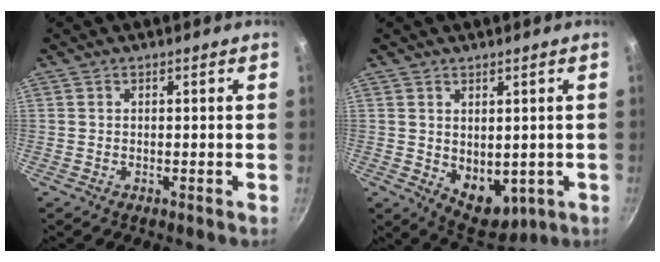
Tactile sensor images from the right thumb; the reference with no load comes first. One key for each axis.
{"total": 7.9, "fx": 0.1, "fy": 5.3, "fz": 5.8, "tx": -0.056, "ty": -0.019, "tz": 0.022}